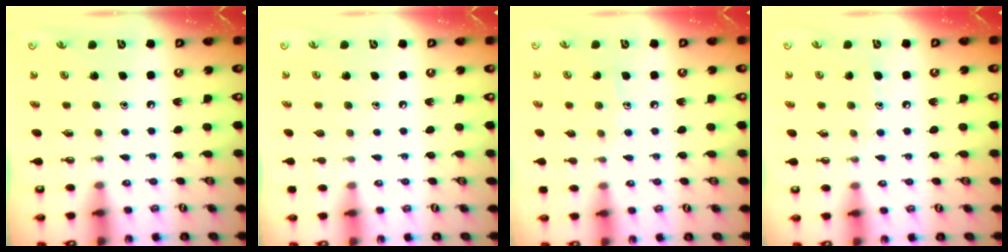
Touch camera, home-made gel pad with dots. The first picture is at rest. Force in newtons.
{"total": 0.0}
{"total": 5.6, "press": 5.6, "slide": 0.0}
{"total": 5.7, "press": 5.6, "slide": 0.6}